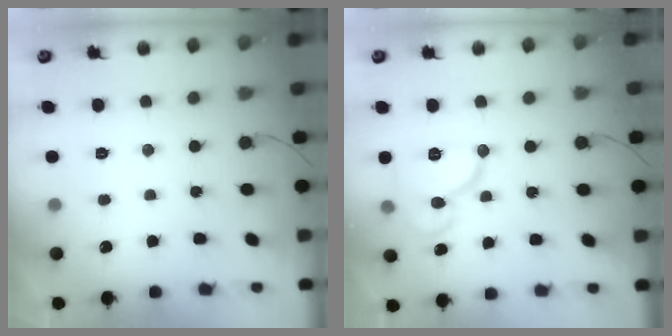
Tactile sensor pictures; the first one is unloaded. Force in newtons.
{"total": 11.9, "press": 11.8, "slide": 1.5}